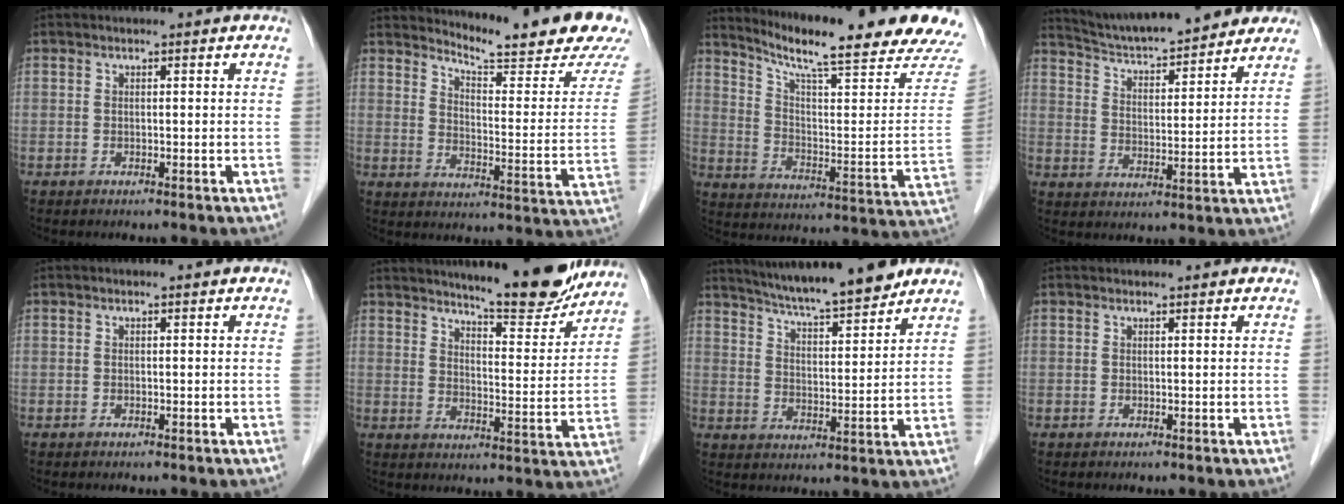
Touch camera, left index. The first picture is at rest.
{"total": 18.1, "force": [16.5, 0.3, 7.4], "torque": [-0.113, -0.095, 0.203]}
{"total": 22.5, "force": [19.5, -0.7, 11.3], "torque": [-0.183, -0.078, 0.266]}
{"total": 18.8, "force": [17.0, 3.2, 7.3], "torque": [-0.110, 0.019, 0.244]}
{"total": 0.0}
{"total": 13.9, "force": [12.5, 1.3, 5.8], "torque": [-0.081, -0.022, 0.170]}
{"total": 13.6, "force": [12.1, 0.7, 6.2], "torque": [-0.100, 0.003, 0.189]}
{"total": 2.2, "force": [2.1, 0.3, 0.4], "torque": [-0.009, 0.024, 0.029]}